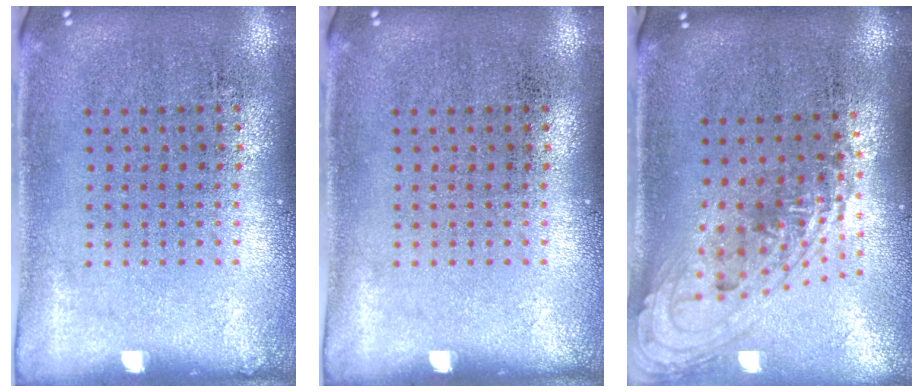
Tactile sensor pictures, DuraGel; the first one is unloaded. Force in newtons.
{"total": 0.0}
{"total": 1.7, "press": 1.3, "slide": 1.0}